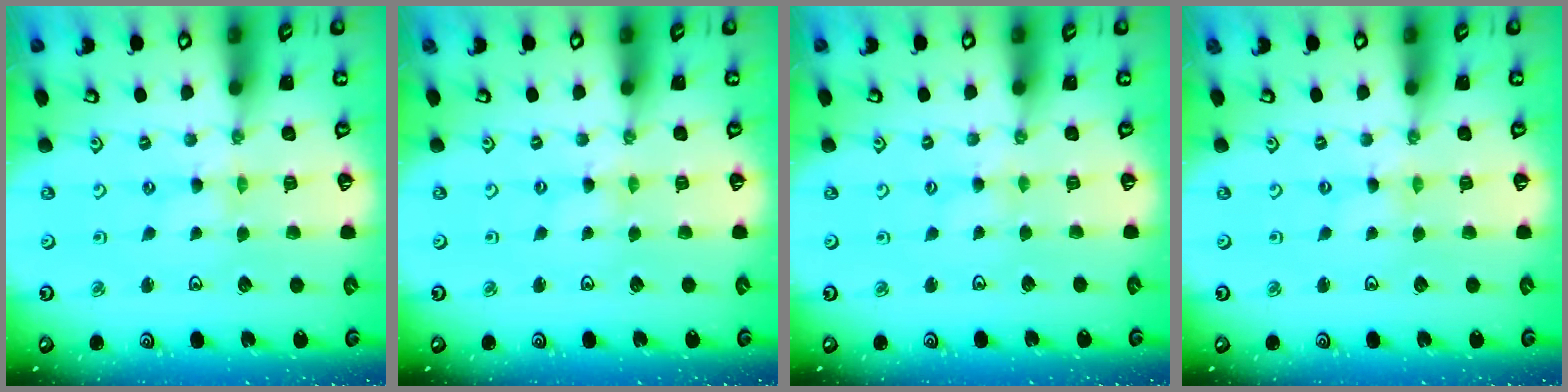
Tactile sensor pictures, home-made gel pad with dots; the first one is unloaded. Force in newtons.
{"total": 0.0}
{"total": 1.3, "press": 1.3, "slide": 0.3}
{"total": 0.0}